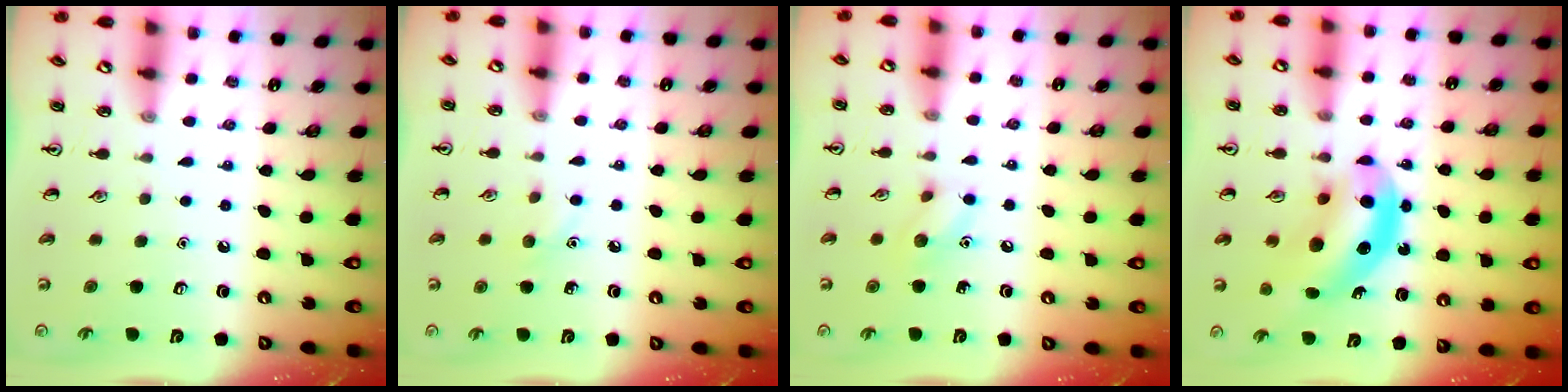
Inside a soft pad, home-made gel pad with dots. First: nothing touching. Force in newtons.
{"total": 5.7, "press": 5.5, "slide": 1.8}
{"total": 6.8, "press": 6.7, "slide": 0.8}
{"total": 11.3, "press": 10.7, "slide": 3.5}